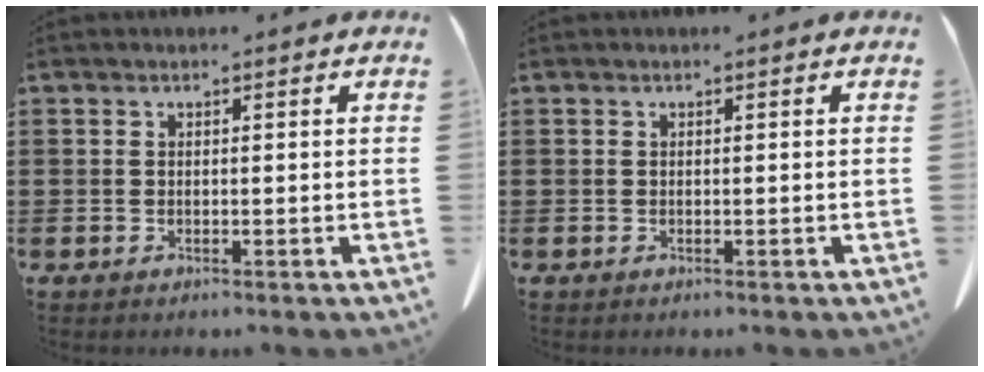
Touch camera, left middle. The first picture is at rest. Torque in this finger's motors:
{"motor_torque": [0.00, 0.00, -0.01, 0.00]}